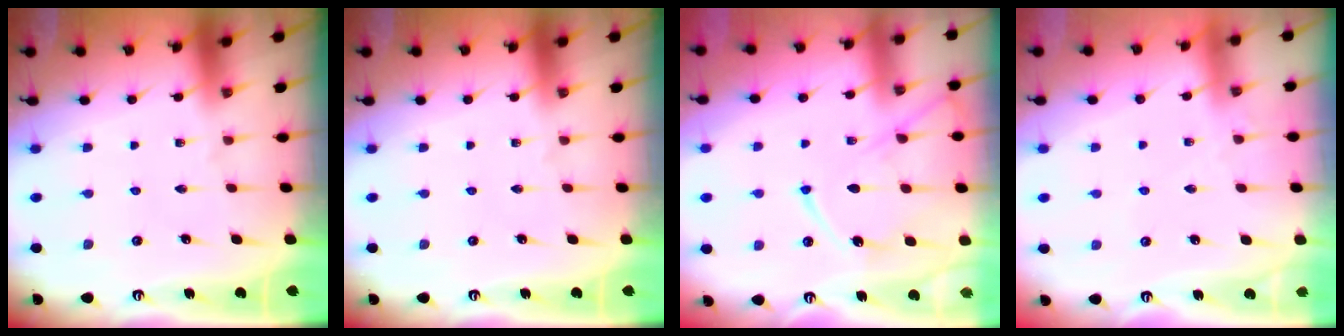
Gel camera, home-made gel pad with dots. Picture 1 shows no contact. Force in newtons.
{"total": 0.0}
{"total": 13.5, "press": 13.4, "slide": 1.6}
{"total": 2.1, "press": 2.1, "slide": 0.4}